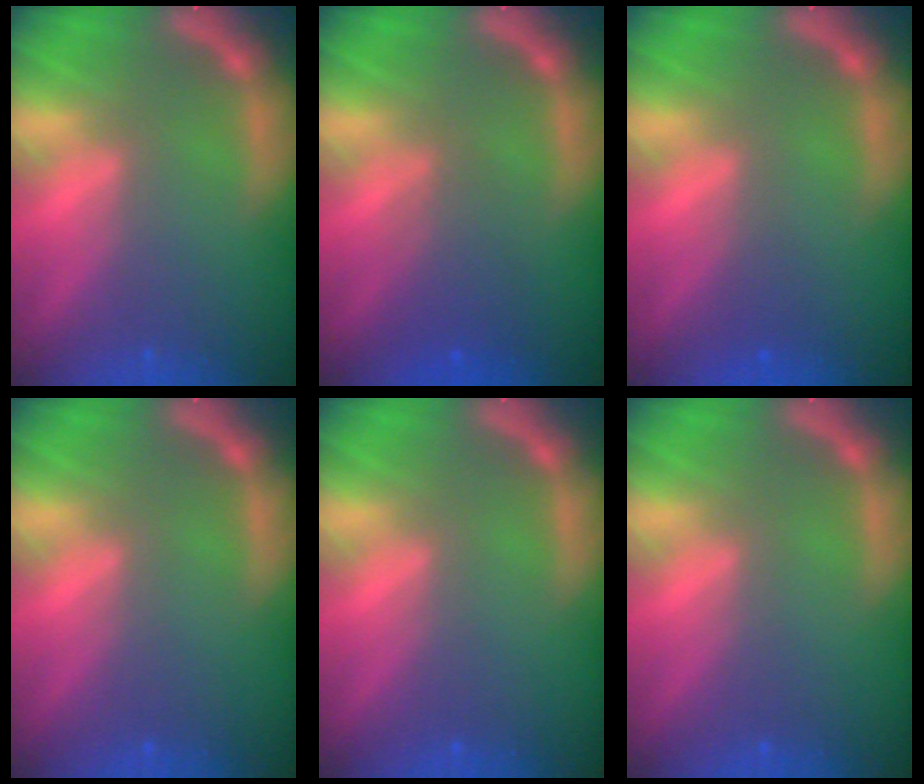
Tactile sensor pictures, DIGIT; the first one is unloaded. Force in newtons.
{"total": 3.0}
{"total": 1.0}
{"total": 0.0}
{"total": 0.0}
{"total": 0.0}